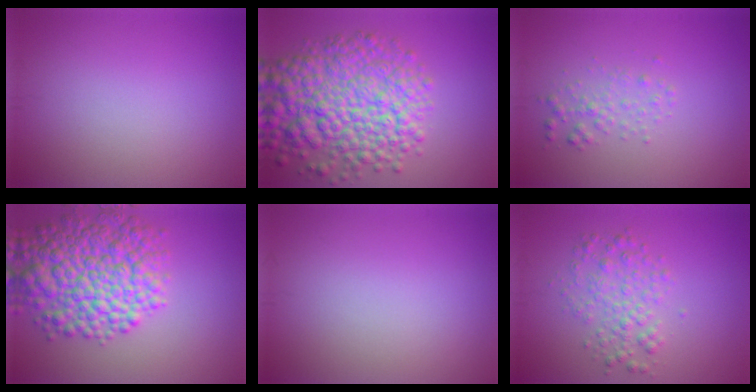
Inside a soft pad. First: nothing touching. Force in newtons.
{"total": 9.9, "press": 9.9, "slide": 0.3}
{"total": 1.5, "press": 1.5, "slide": 0.0}
{"total": 9.2, "press": 9.2, "slide": 0.1}
{"total": 0.0}
{"total": 3.0, "press": 3.0, "slide": 0.1}